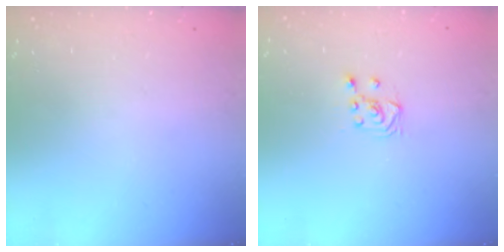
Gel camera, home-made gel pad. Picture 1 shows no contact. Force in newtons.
{"total": 3.9, "press": 3.8, "slide": 0.7}